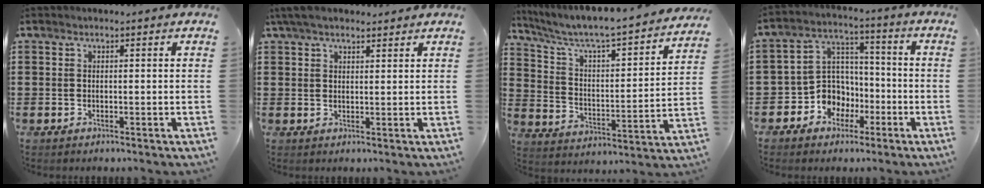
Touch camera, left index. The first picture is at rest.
{"total": 3.7, "force": [2.9, 1.1, 2.1], "torque": [-0.048, 0.004, 0.054]}
{"total": 5.0, "force": [4.2, 0.4, 2.6], "torque": [-0.074, -0.044, 0.060]}
{"total": 8.3, "force": [-3.4, 7.2, 2.2], "torque": [-0.075, 0.009, -0.063]}